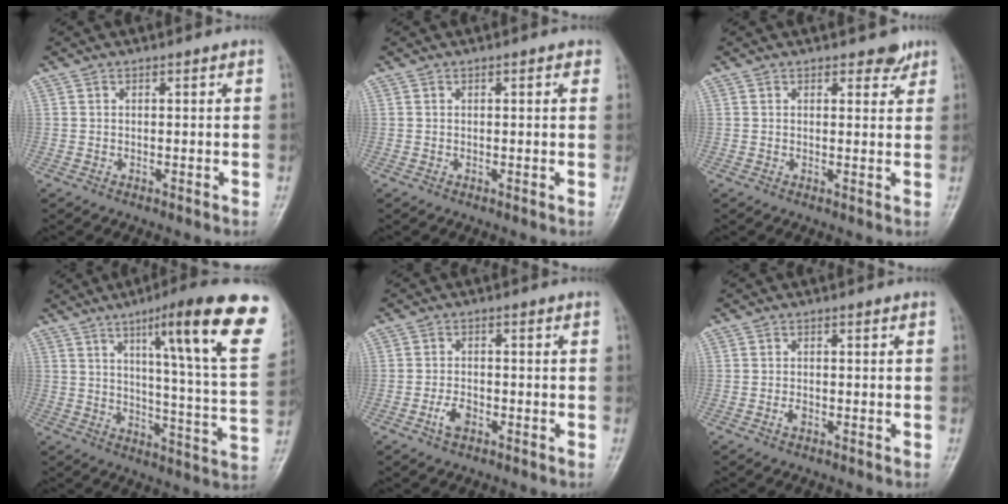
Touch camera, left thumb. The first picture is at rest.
{"total": 1.2, "force": [0.7, 0.4, 0.8], "torque": [-0.009, -0.001, 0.005]}
{"total": 2.4, "force": [1.9, 1.2, 0.7], "torque": [0.007, -0.012, 0.022]}
{"total": 23.7, "force": [12.2, 2.9, 20.1], "torque": [-0.257, -0.043, 0.166]}
{"total": 3.1, "force": [-1.4, 1.8, 2.1], "torque": [-0.040, 0.008, -0.027]}
{"total": 1.1, "force": [-0.4, 0.6, 0.8], "torque": [-0.014, 0.000, -0.007]}